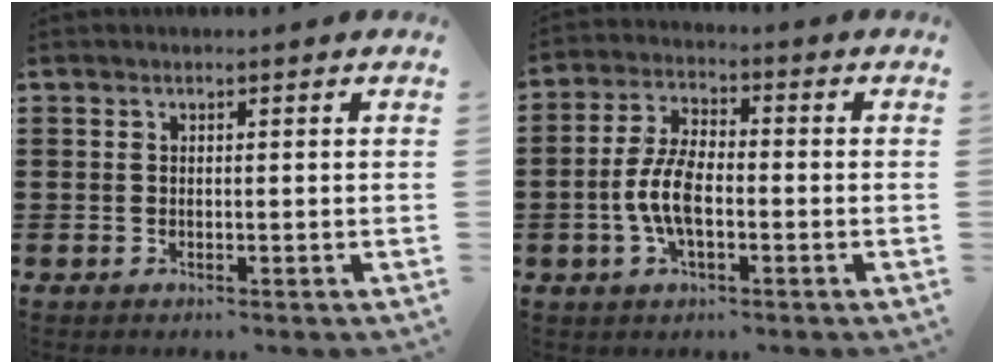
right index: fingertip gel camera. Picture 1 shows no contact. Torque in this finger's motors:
{"motor_torque": [2.14, 0.00, 0.22, 0.16]}